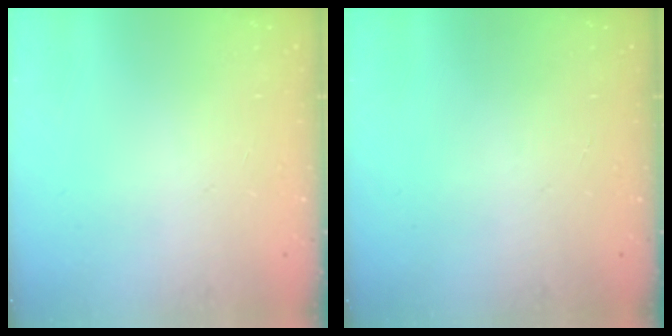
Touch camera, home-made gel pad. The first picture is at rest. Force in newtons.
{"total": 0.0}